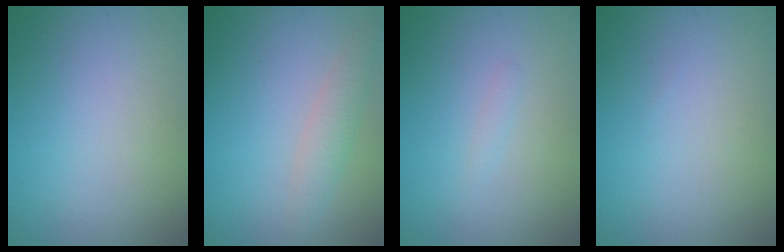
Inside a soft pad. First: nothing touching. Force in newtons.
{"total": 2.0, "press": 2.0, "slide": 0.1}
{"total": 0.5, "press": 0.5, "slide": 0.0}
{"total": 0.0}